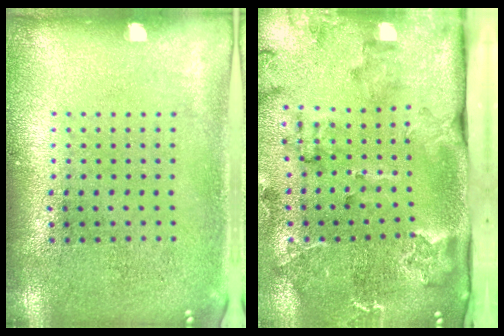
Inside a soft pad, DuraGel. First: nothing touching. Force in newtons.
{"total": 2.6, "press": 2.4, "slide": 1.1}